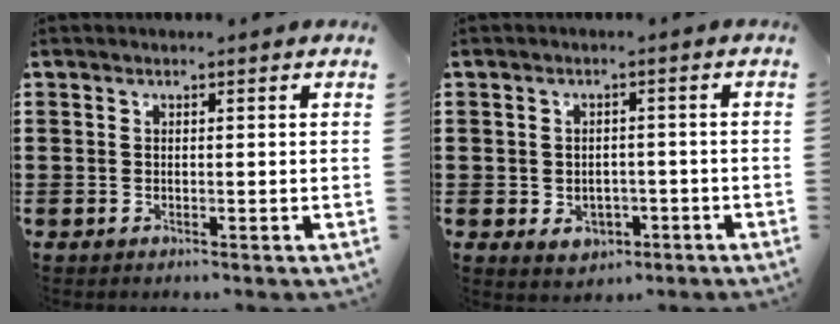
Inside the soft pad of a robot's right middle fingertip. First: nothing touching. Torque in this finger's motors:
{"motor_torque": [-0.79, 0.59, -0.74, -0.21]}